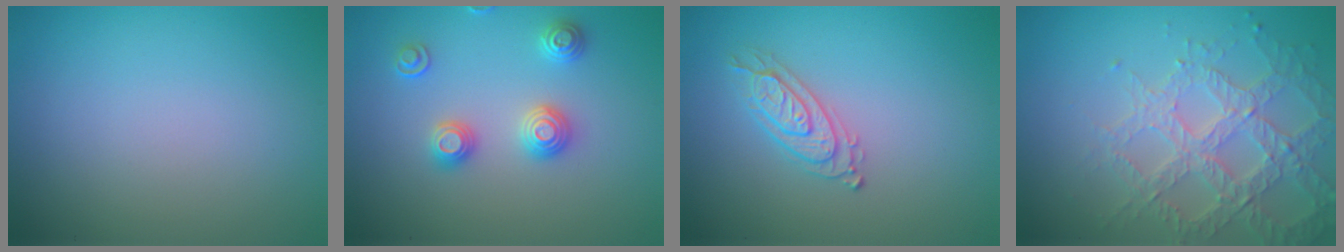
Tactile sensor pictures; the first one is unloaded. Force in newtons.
{"total": 2.8, "press": 2.7, "slide": 0.8}
{"total": 2.2, "press": 2.1, "slide": 0.4}
{"total": 5.1, "press": 4.4, "slide": 2.5}